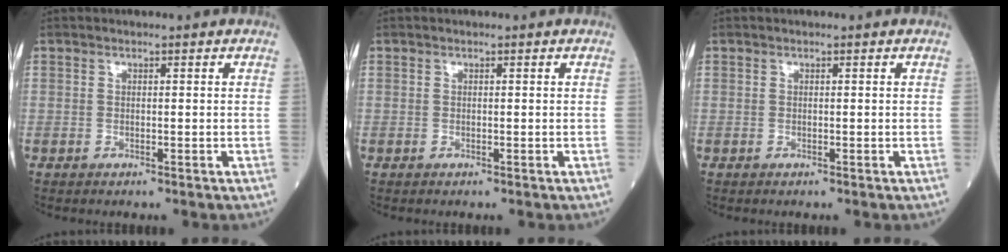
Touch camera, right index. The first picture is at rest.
{"total": 0.0}
{"total": 0.0}